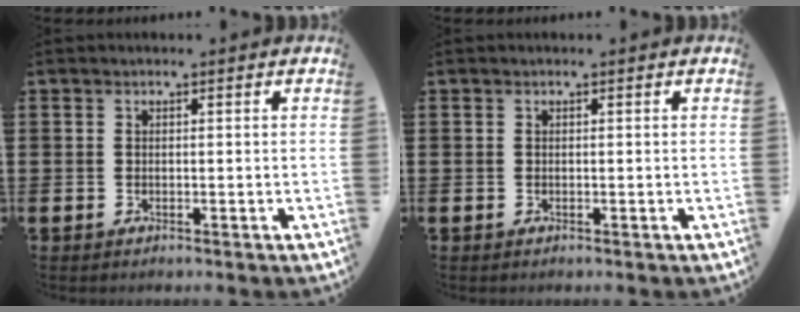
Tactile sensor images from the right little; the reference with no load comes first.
{"total": 0.0}